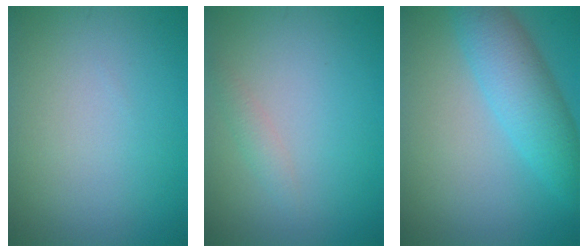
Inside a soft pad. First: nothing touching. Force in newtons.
{"total": 1.1, "press": 1.1, "slide": 0.0}
{"total": 5.8, "press": 5.8, "slide": 0.1}